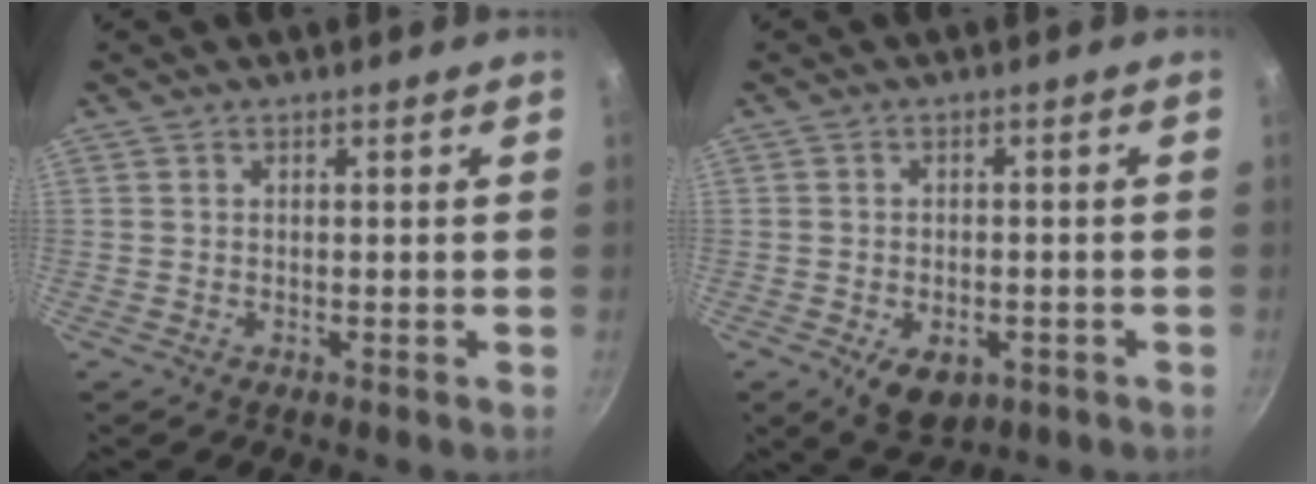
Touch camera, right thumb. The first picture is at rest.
{"total": 6.9, "force": [-2.6, 4.3, 4.7], "torque": [-0.057, 0.005, -0.028]}